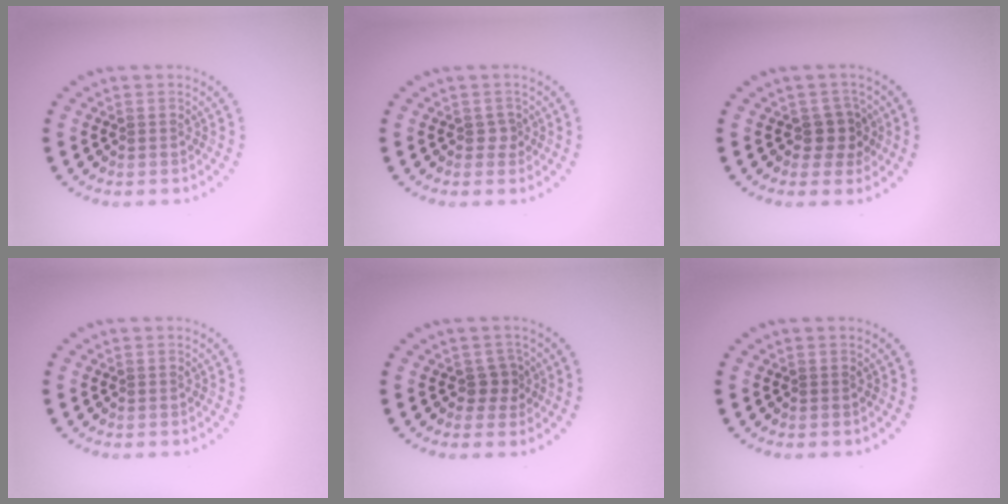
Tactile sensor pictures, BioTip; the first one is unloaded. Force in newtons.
{"total": 0.9, "press": 0.6, "slide": 0.8}
{"total": 2.3, "press": 1.9, "slide": 1.3}
{"total": 0.0}
{"total": 1.7, "press": 1.3, "slide": 1.1}
{"total": 0.0}